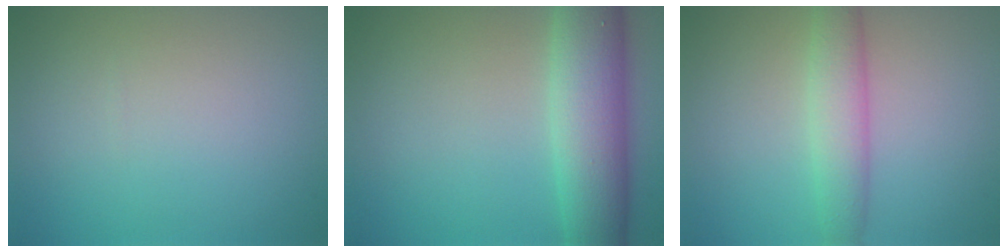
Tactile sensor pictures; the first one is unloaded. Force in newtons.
{"total": 7.7, "press": 7.7, "slide": 0.3}
{"total": 3.6, "press": 3.6, "slide": 0.1}